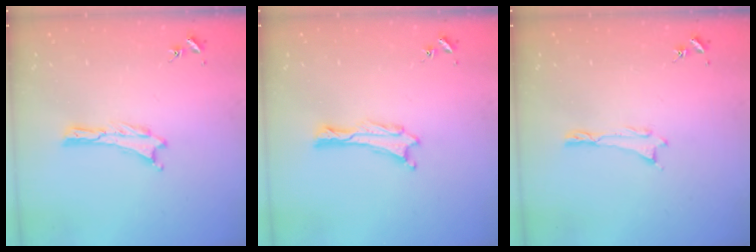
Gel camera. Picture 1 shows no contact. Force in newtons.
{"total": 0.0}
{"total": 0.0}